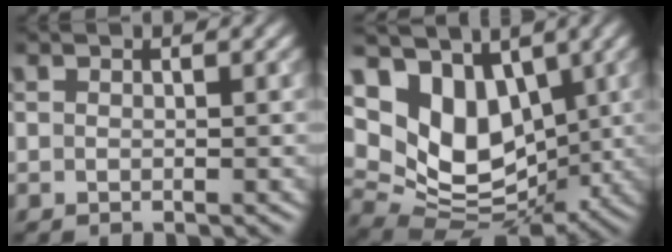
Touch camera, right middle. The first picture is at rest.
{"total": 9.9, "force": [3.1, 7.0, 6.3], "torque": [-0.113, -0.007, 0.053]}